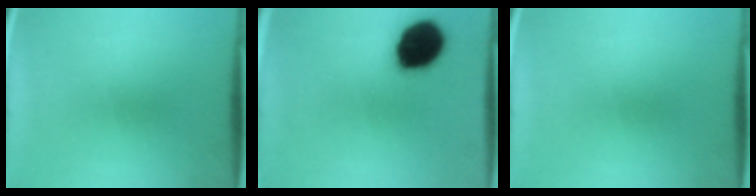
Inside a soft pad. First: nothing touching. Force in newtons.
{"total": 16.0}
{"total": 0.0}